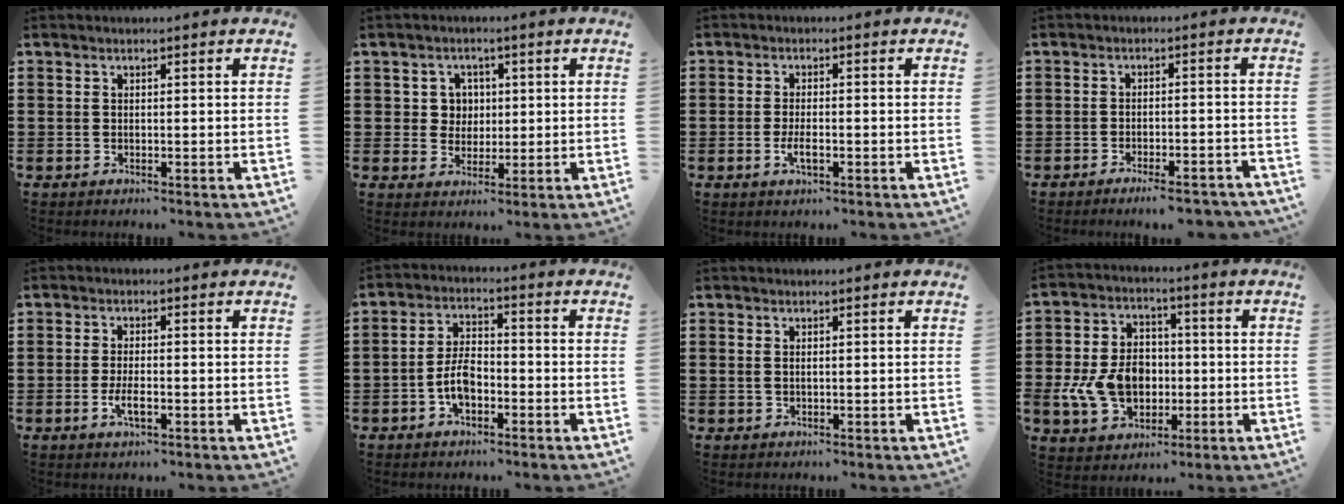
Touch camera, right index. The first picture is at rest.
{"total": 3.7, "force": [0.6, 3.5, 1.1], "torque": [-0.038, 0.011, 0.008]}
{"total": 2.8, "force": [-1.0, 0.8, 2.5], "torque": [-0.051, -0.004, -0.018]}
{"total": 3.8, "force": [-3.3, 0.1, 1.8], "torque": [-0.028, -0.003, -0.062]}
{"total": 3.3, "force": [-1.3, 1.0, 2.9], "torque": [-0.063, -0.005, -0.025]}
{"total": 5.7, "force": [-2.3, 2.8, 4.4], "torque": [-0.102, 0.003, -0.049]}
{"total": 1.0, "force": [0.1, 0.5, 0.8], "torque": [-0.018, 0.004, 0.001]}
{"total": 10.3, "force": [-2.0, 7.5, 6.7], "torque": [-0.149, 0.012, -0.036]}